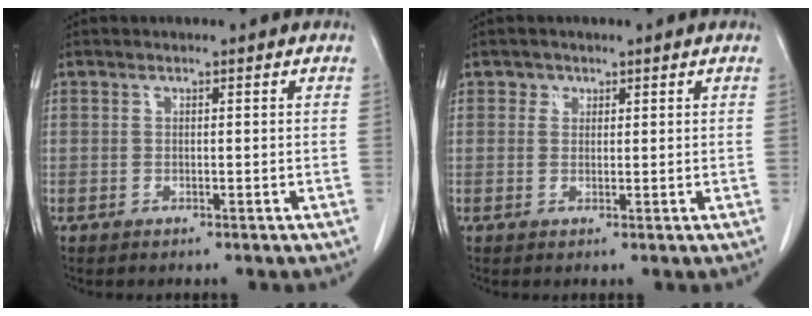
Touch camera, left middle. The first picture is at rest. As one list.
[{"total": 1.2, "force": [0.6, 1.0, 0.1], "torque": [0.010, -0.002, 0.005]}]